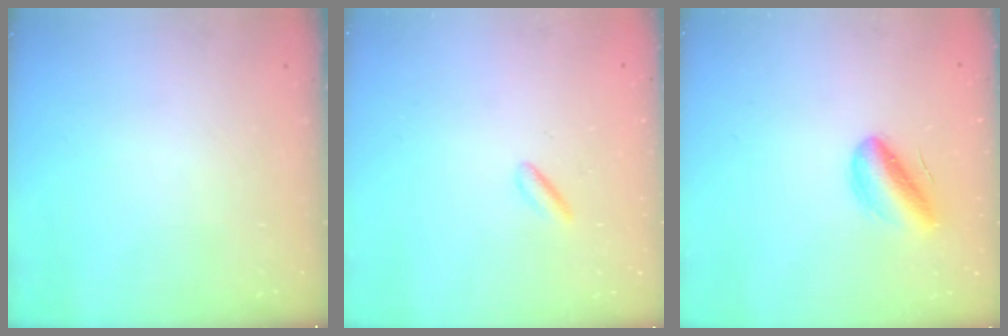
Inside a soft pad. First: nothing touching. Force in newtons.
{"total": 0.8, "press": 0.6, "slide": 0.6}
{"total": 9.1, "press": 8.7, "slide": 2.6}